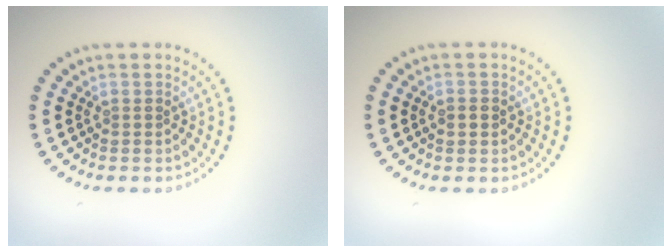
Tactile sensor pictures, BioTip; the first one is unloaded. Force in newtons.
{"total": 1.4, "press": 1.4, "slide": 0.0}